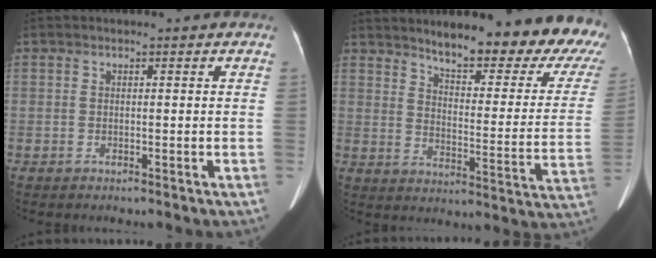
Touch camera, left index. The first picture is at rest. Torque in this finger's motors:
{"motor_torque": [1.12, -1.03, 0.19, 0.10]}